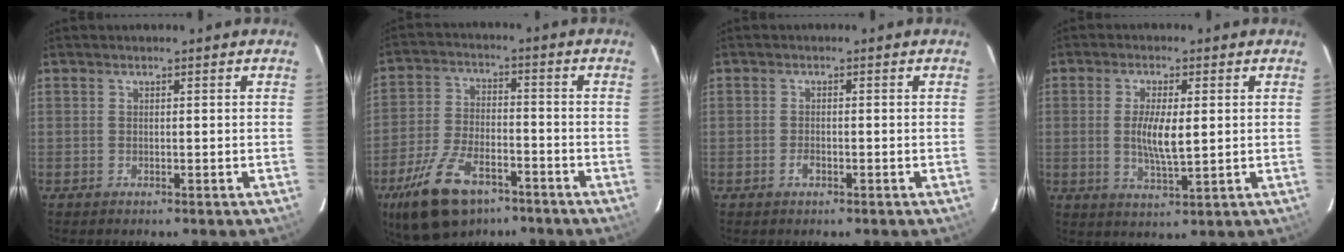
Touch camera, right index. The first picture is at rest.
{"total": 15.1, "force": [-9.5, 7.3, 9.3], "torque": [-0.201, -0.018, -0.169]}
{"total": 1.6, "force": [-0.8, 0.8, 1.1], "torque": [-0.024, 0.000, -0.014]}
{"total": 6.7, "force": [0.3, 2.0, 6.4], "torque": [-0.120, -0.006, 0.006]}